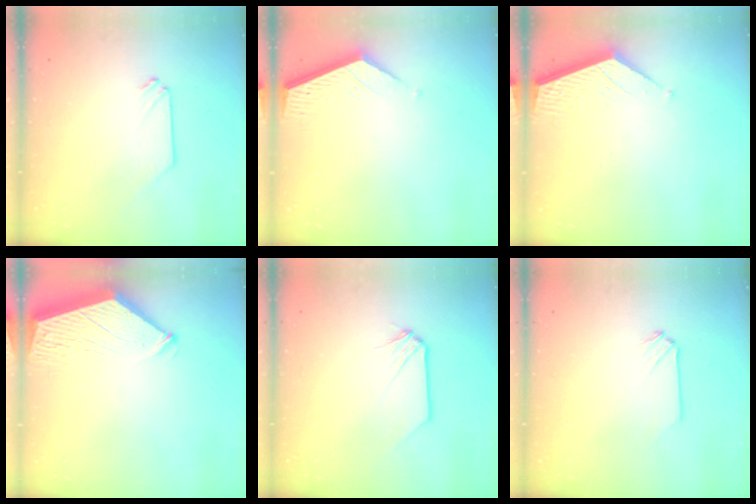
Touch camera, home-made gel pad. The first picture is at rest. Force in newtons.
{"total": 3.7, "press": 3.7, "slide": 0.4}
{"total": 1.9, "press": 1.9, "slide": 0.2}
{"total": 3.8, "press": 3.8, "slide": 0.6}
{"total": 0.8, "press": 0.8, "slide": 0.1}
{"total": 0.0}